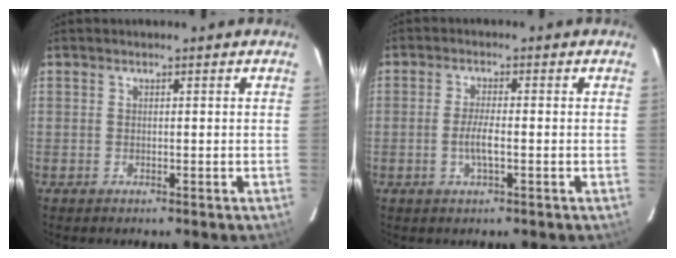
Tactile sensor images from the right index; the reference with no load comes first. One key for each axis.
{"total": 3.5, "fx": -0.9, "fy": 0.6, "fz": 3.3, "tx": -0.063, "ty": -0.005, "tz": -0.017}